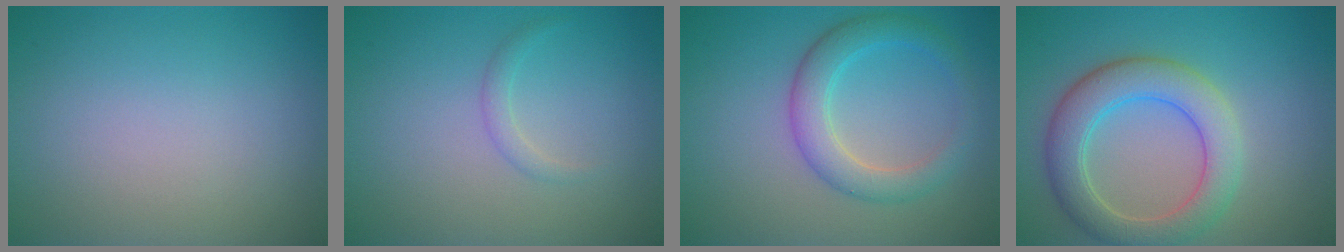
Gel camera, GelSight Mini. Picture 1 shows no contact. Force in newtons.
{"total": 1.0, "press": 1.0, "slide": 0.1}
{"total": 3.9, "press": 3.9, "slide": 0.1}
{"total": 5.8, "press": 5.7, "slide": 0.7}